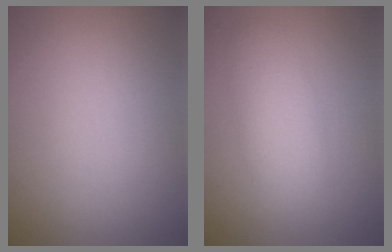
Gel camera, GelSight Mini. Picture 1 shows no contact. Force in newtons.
{"total": 2.4, "press": 2.3, "slide": 0.1}